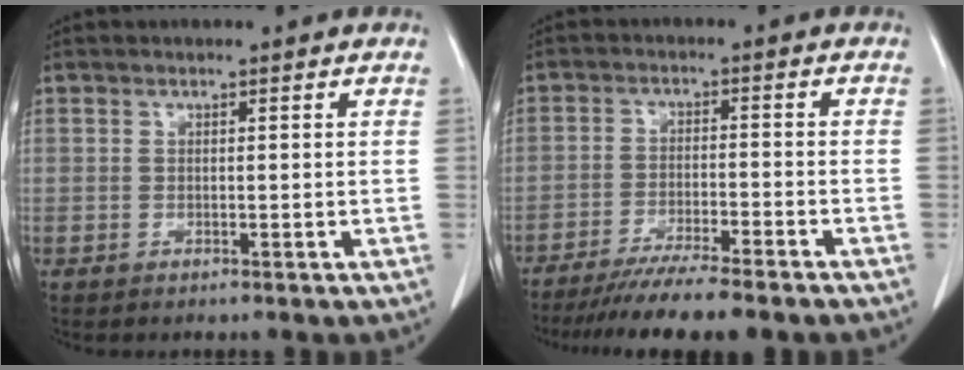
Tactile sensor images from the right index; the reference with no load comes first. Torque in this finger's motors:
{"motor_torque": [0.60, -0.59, 0.40, 0.17]}